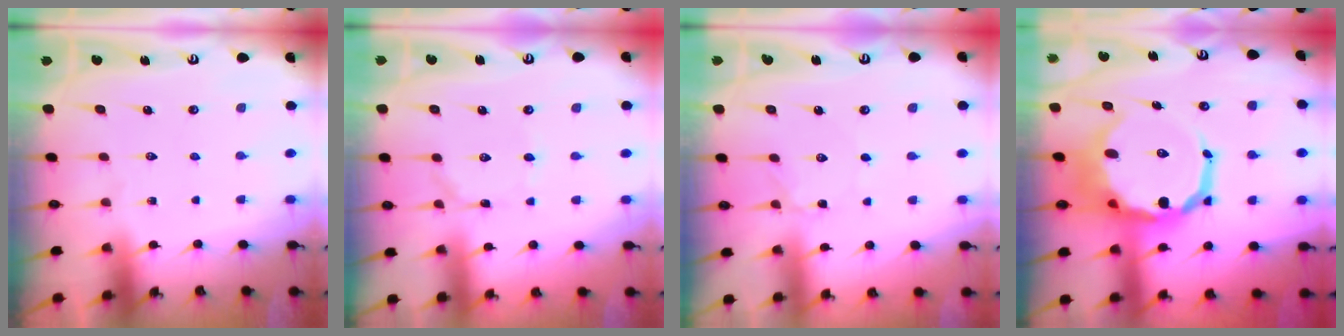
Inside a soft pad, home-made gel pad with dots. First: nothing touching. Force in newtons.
{"total": 1.4, "press": 1.4, "slide": 0.1}
{"total": 1.0, "press": 1.0, "slide": 0.1}
{"total": 15.7, "press": 15.3, "slide": 3.3}